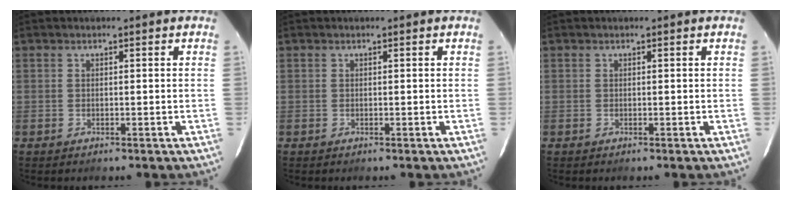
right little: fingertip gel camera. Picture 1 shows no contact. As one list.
[{"total": 0.0}, {"total": 0.0}]